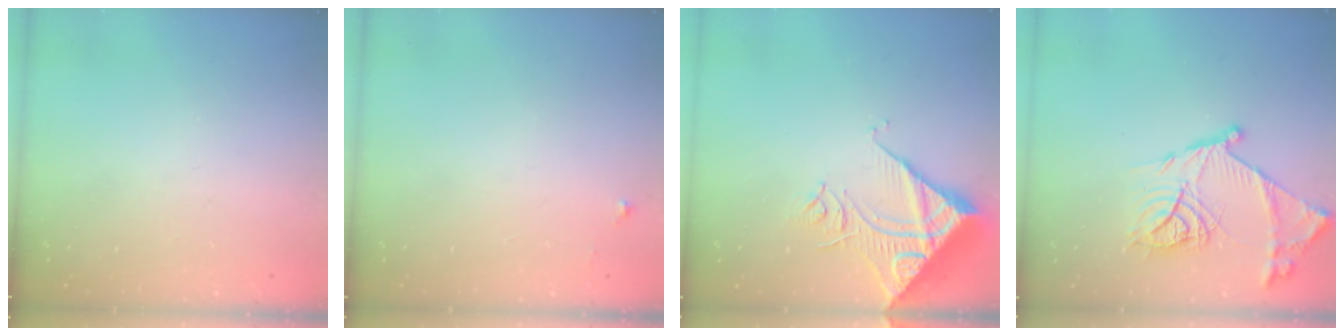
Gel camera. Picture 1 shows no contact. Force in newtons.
{"total": 3.9, "press": 3.9, "slide": 0.4}
{"total": 13.9, "press": 13.8, "slide": 1.7}
{"total": 18.1, "press": 18.0, "slide": 1.7}